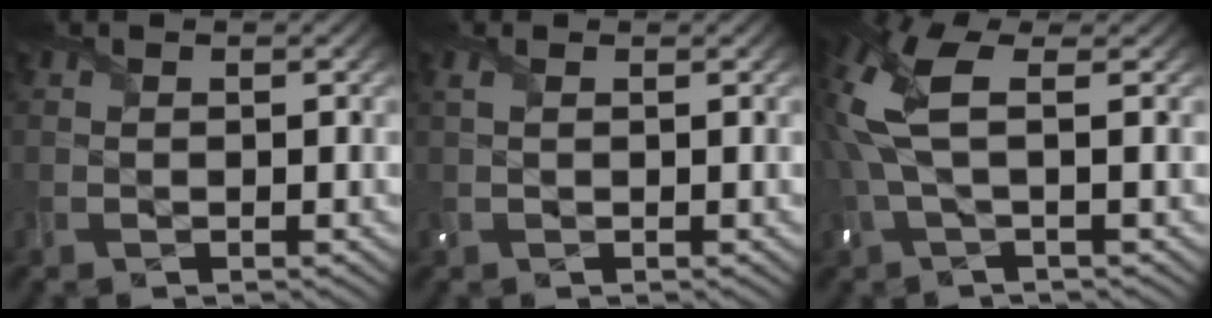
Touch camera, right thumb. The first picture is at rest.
{"total": 1.1, "force": [0.6, 0.5, 0.9], "torque": [-0.028, 0.005, 0.011]}
{"total": 8.4, "force": [1.9, 2.7, 7.7], "torque": [-0.196, 0.009, 0.032]}